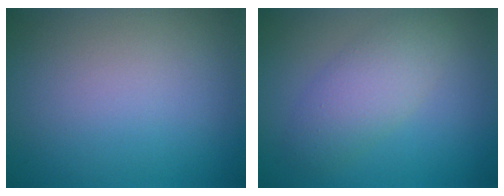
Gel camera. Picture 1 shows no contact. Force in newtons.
{"total": 3.6, "press": 3.6, "slide": 0.2}